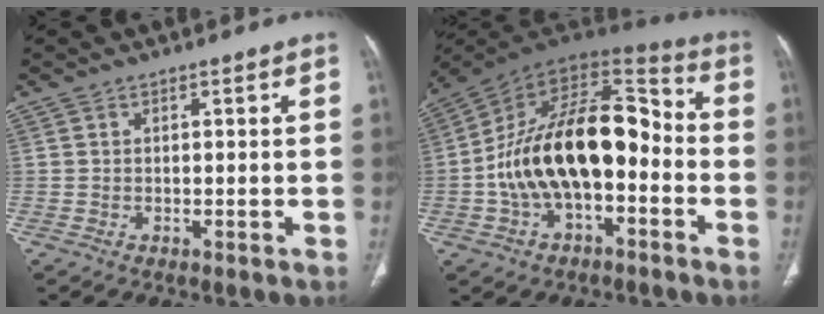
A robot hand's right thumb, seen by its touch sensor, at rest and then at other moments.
{"total": 22.5, "force": [-3.5, 12.5, 18.4], "torque": [-0.300, 0.060, -0.059]}